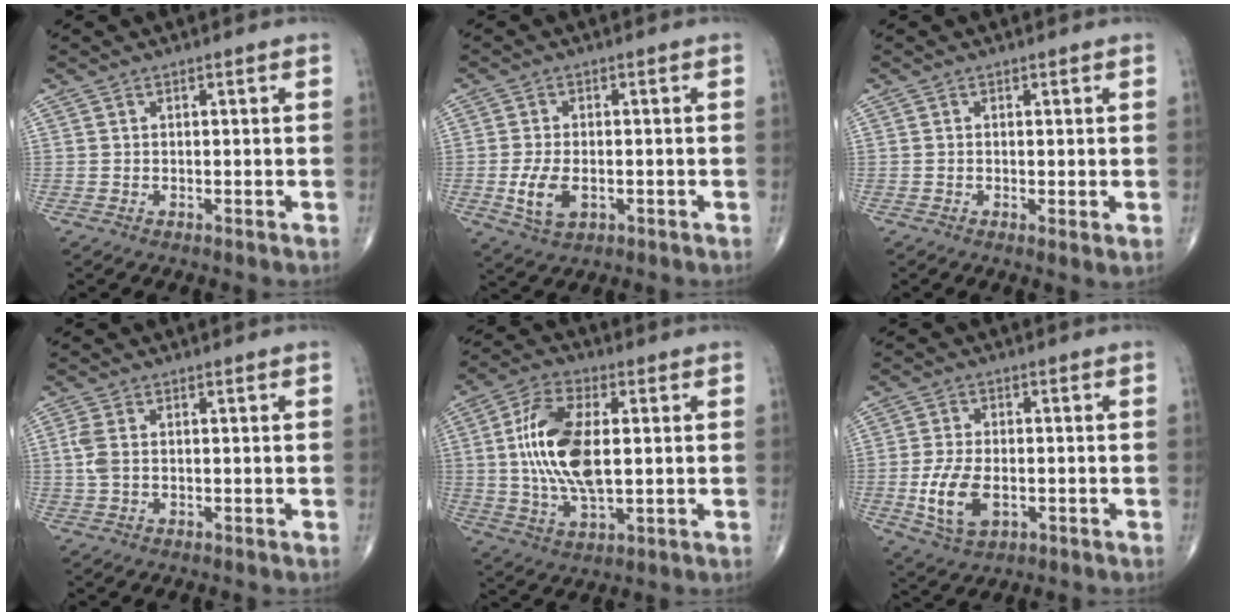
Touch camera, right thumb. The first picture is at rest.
{"total": 6.1, "force": [-1.4, 3.5, 4.8], "torque": [-0.096, -0.003, -0.020]}
{"total": 1.4, "force": [-0.1, 0.2, 1.4], "torque": [-0.027, -0.006, -0.003]}
{"total": 2.9, "force": [0.2, 1.6, 2.4], "torque": [-0.077, 0.004, 0.003]}
{"total": 15.1, "force": [1.3, 7.2, 13.2], "torque": [-0.261, -0.002, 0.024]}
{"total": 8.7, "force": [-2.0, 4.9, 6.9], "torque": [-0.138, -0.002, -0.030]}